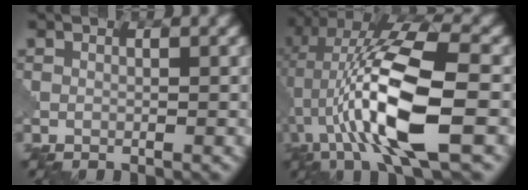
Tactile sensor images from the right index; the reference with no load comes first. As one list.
[{"total": 13.1, "force": [-2.1, 3.6, 12.4], "torque": [-0.241, 0.008, -0.036]}]